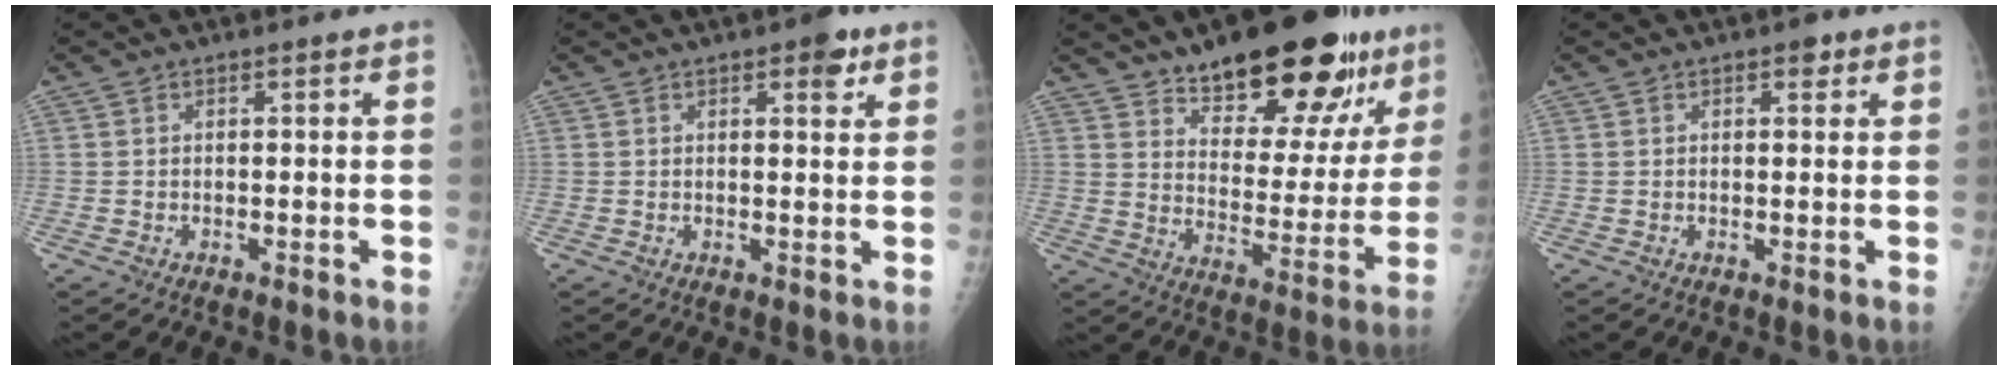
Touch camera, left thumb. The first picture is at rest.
{"total": 3.8, "force": [2.1, 1.6, 2.7], "torque": [-0.022, -0.007, 0.022]}
{"total": 22.0, "force": [15.2, 8.8, 13.2], "torque": [-0.141, -0.081, 0.227]}
{"total": 1.7, "force": [1.0, 0.9, 0.9], "torque": [-0.003, -0.003, 0.011]}